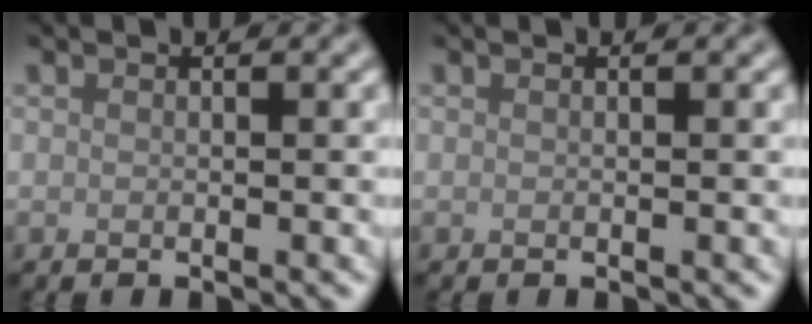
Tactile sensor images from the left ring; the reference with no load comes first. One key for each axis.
{"total": 0.0}